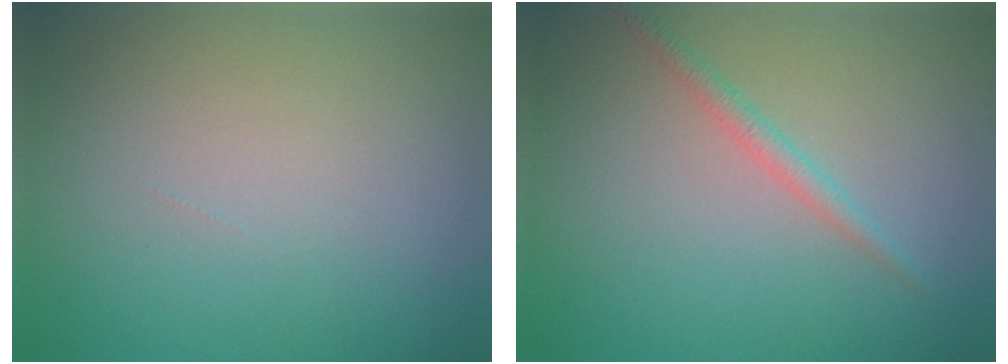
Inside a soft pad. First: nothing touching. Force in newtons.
{"total": 1.5, "press": 1.5, "slide": 0.0}